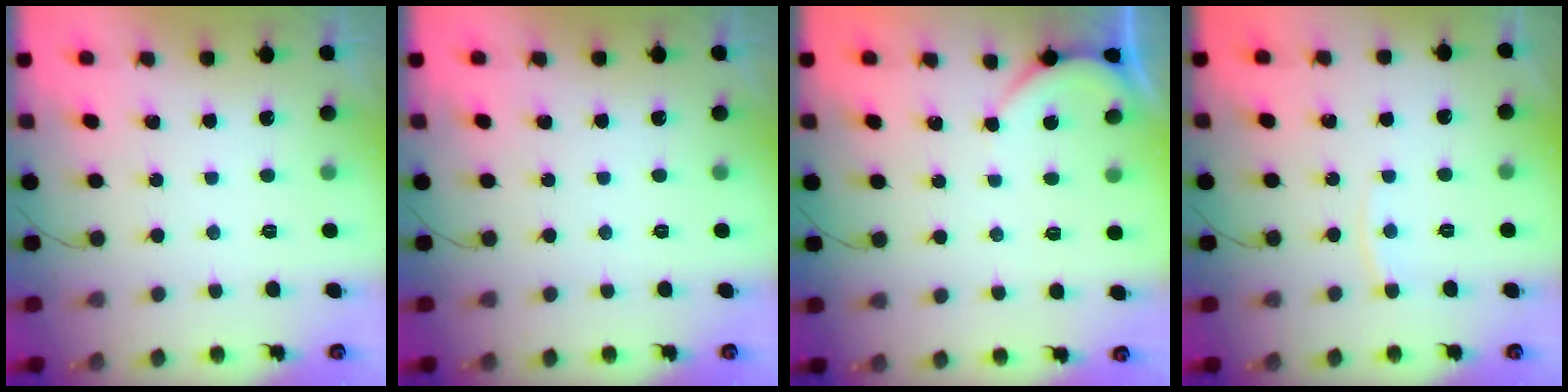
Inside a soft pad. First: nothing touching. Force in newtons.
{"total": 0.0}
{"total": 2.9, "press": 2.9, "slide": 0.4}
{"total": 3.2, "press": 3.1, "slide": 0.4}